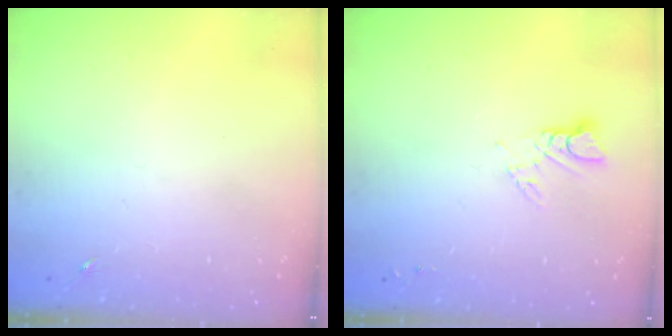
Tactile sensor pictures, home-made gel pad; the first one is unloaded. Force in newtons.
{"total": 3.7, "press": 3.7, "slide": 0.4}